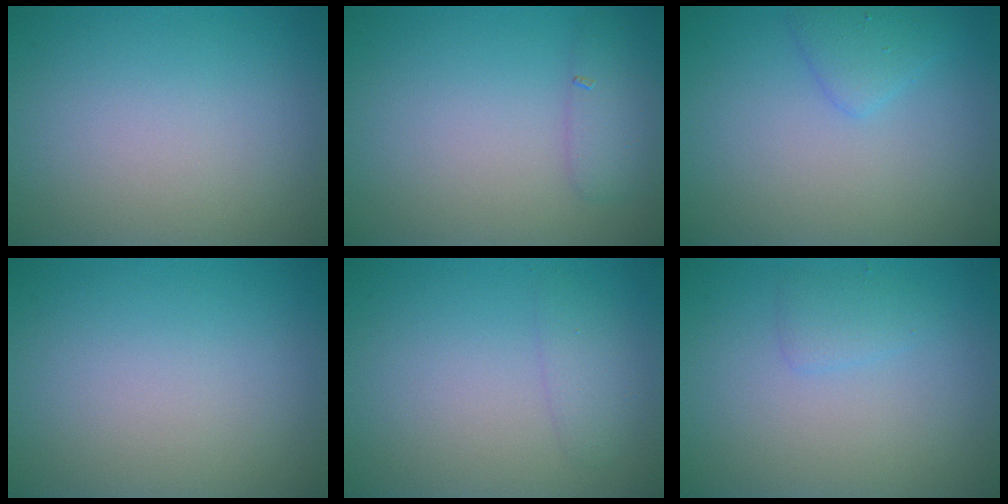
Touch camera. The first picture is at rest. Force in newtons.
{"total": 1.9, "press": 1.9, "slide": 0.1}
{"total": 1.8, "press": 1.8, "slide": 0.1}
{"total": 0.0}
{"total": 1.4, "press": 1.4, "slide": 0.1}
{"total": 1.2, "press": 1.2, "slide": 0.1}